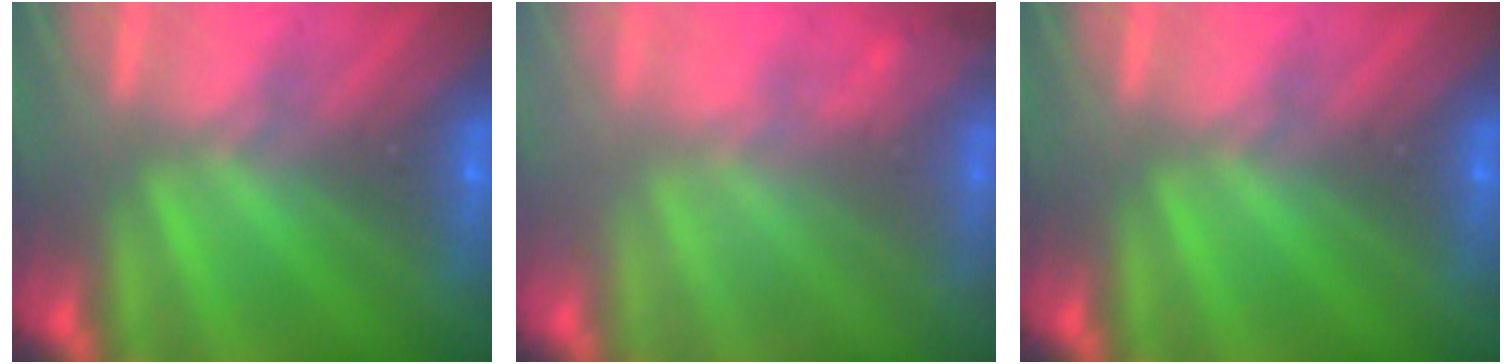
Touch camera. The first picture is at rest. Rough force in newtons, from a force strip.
{"total": 1.1}
{"total": 0.0}